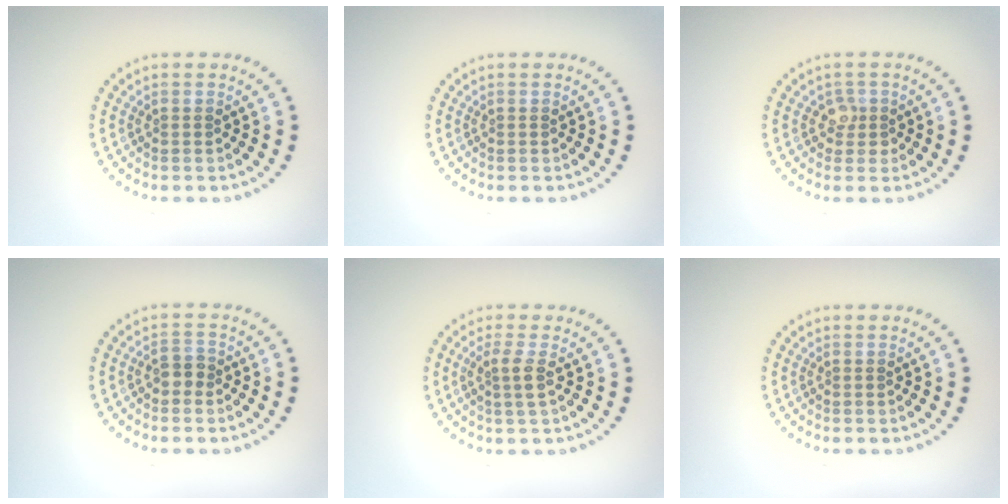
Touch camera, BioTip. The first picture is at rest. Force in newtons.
{"total": 0.0}
{"total": 1.6, "press": 1.3, "slide": 1.0}
{"total": 1.3, "press": 1.2, "slide": 0.5}
{"total": 1.8, "press": 1.5, "slide": 1.0}
{"total": 0.0}